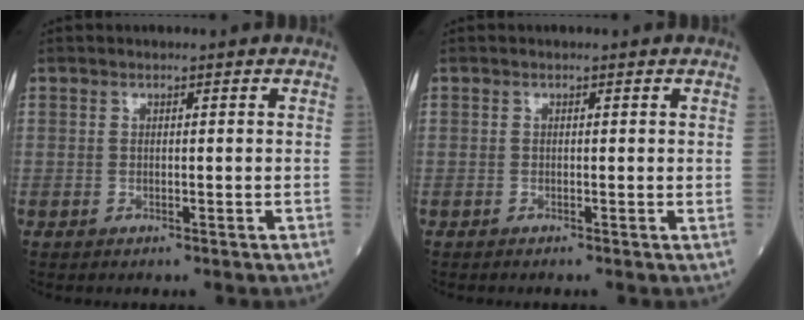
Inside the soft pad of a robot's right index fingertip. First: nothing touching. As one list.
[{"total": 0.0}]